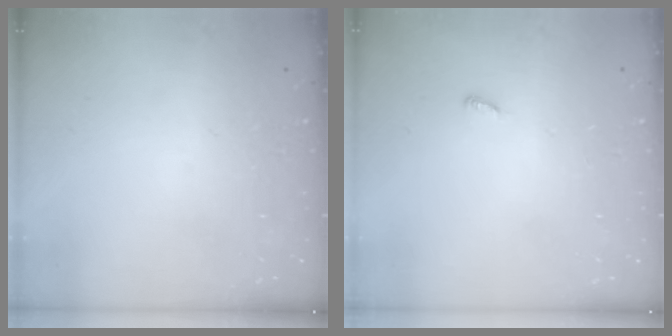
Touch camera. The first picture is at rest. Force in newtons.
{"total": 2.6, "press": 2.6, "slide": 0.2}